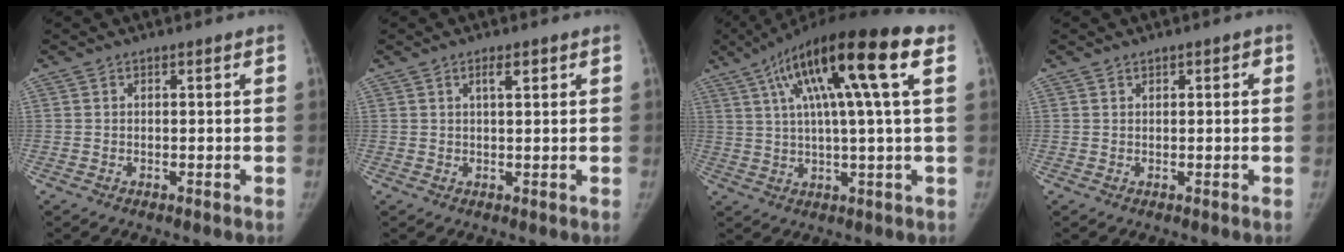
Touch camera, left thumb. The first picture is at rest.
{"total": 2.5, "force": [1.3, 0.7, 2.1], "torque": [-0.032, -0.004, 0.022]}
{"total": 19.4, "force": [7.1, 2.5, 17.9], "torque": [-0.310, 0.022, 0.108]}
{"total": 1.2, "force": [0.6, 0.7, 0.8], "torque": [-0.004, 0.000, 0.007]}